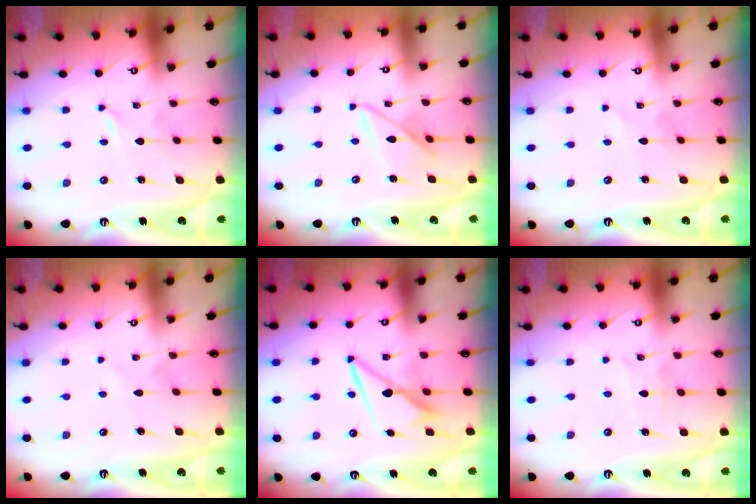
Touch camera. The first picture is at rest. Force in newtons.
{"total": 10.0, "press": 10.0, "slide": 0.8}
{"total": 0.8, "press": 0.8, "slide": 0.1}
{"total": 3.0, "press": 3.0, "slide": 0.4}
{"total": 8.3, "press": 8.2, "slide": 1.2}
{"total": 2.3, "press": 2.3, "slide": 0.3}